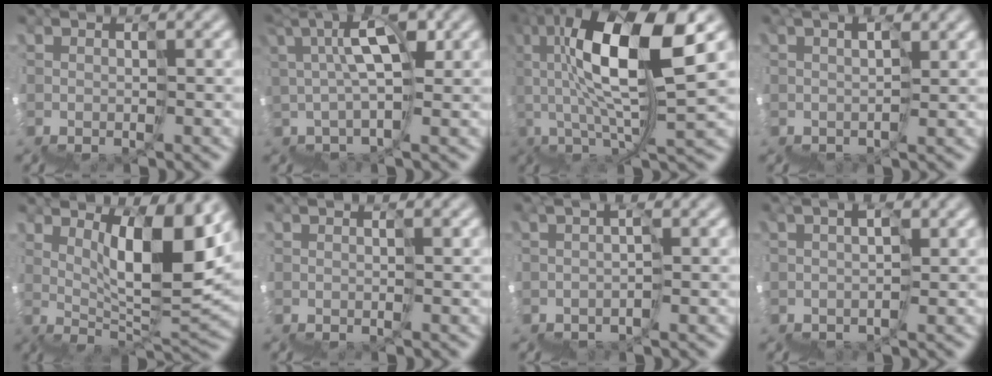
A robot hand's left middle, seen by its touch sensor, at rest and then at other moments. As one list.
[{"total": 4.1, "force": [2.6, 1.2, 2.9], "torque": [-0.041, 0.030, 0.029]}, {"total": 7.6, "force": [3.2, 0.8, 6.9], "torque": [-0.130, 0.028, 0.050]}, {"total": 2.2, "force": [2.1, 0.4, 0.2], "torque": [0.001, 0.018, 0.033]}, {"total": 6.8, "force": [4.6, 0.0, 5.1], "torque": [-0.074, 0.015, 0.077]}, {"total": 1.0, "force": [0.7, 0.2, 0.7], "torque": [-0.001, 0.005, 0.011]}, {"total": 0.5, "force": [0.4, -0.2, 0.3], "torque": [-0.008, 0.005, 0.002]}, {"total": 1.7, "force": [1.6, 0.5, 0.3], "torque": [-0.010, 0.016, 0.015]}]